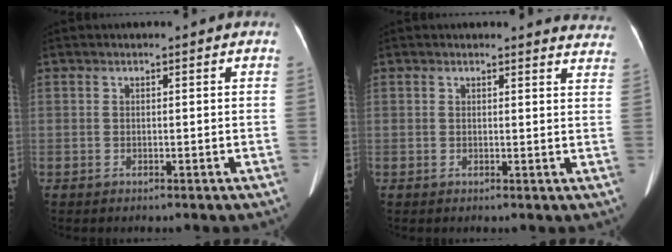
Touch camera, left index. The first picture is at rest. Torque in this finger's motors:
{"motor_torque": [0.01, -0.44, -0.11, -0.02]}